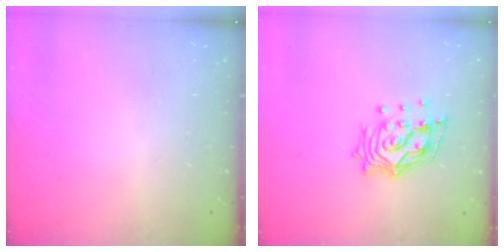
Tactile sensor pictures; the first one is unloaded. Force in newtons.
{"total": 12.9, "press": 12.7, "slide": 2.2}